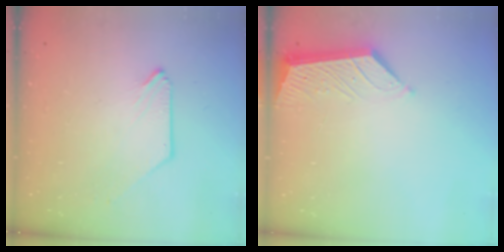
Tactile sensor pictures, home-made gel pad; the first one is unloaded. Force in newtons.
{"total": 4.7, "press": 4.7, "slide": 0.1}